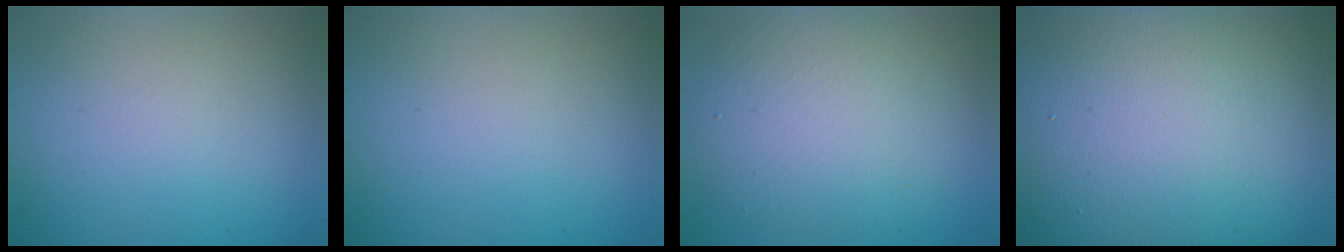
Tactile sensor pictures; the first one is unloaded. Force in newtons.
{"total": 0.0}
{"total": 6.0, "press": 6.0, "slide": 0.4}
{"total": 18.4, "press": 18.4, "slide": 0.8}